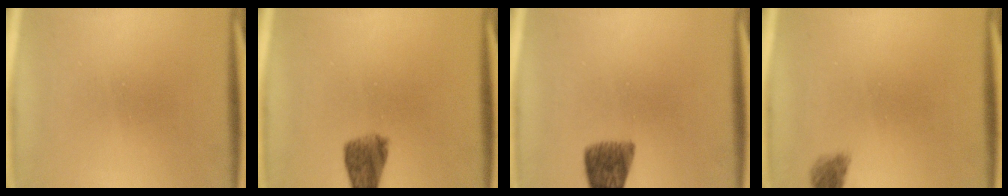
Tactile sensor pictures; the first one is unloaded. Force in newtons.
{"total": 5.6}
{"total": 6.5}
{"total": 2.2}